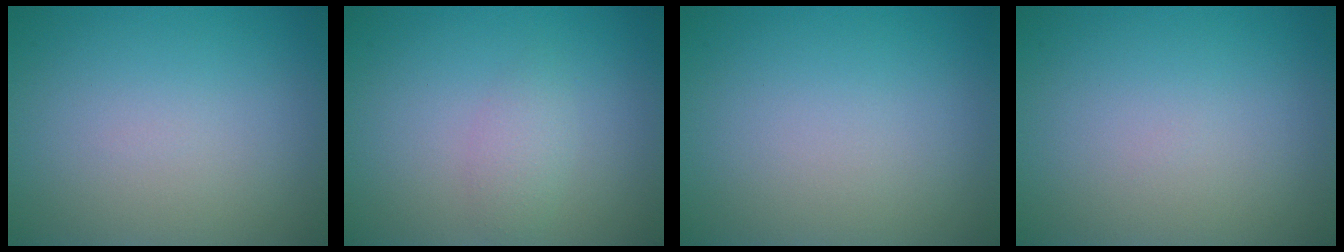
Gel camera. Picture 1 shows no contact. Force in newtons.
{"total": 1.5, "press": 1.5, "slide": 0.0}
{"total": 0.0}
{"total": 0.0}